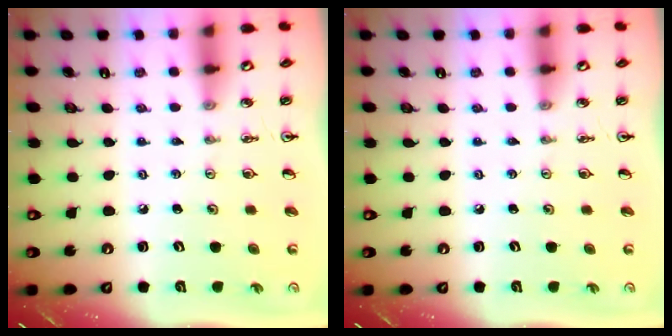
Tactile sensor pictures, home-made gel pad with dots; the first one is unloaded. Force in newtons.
{"total": 0.0}